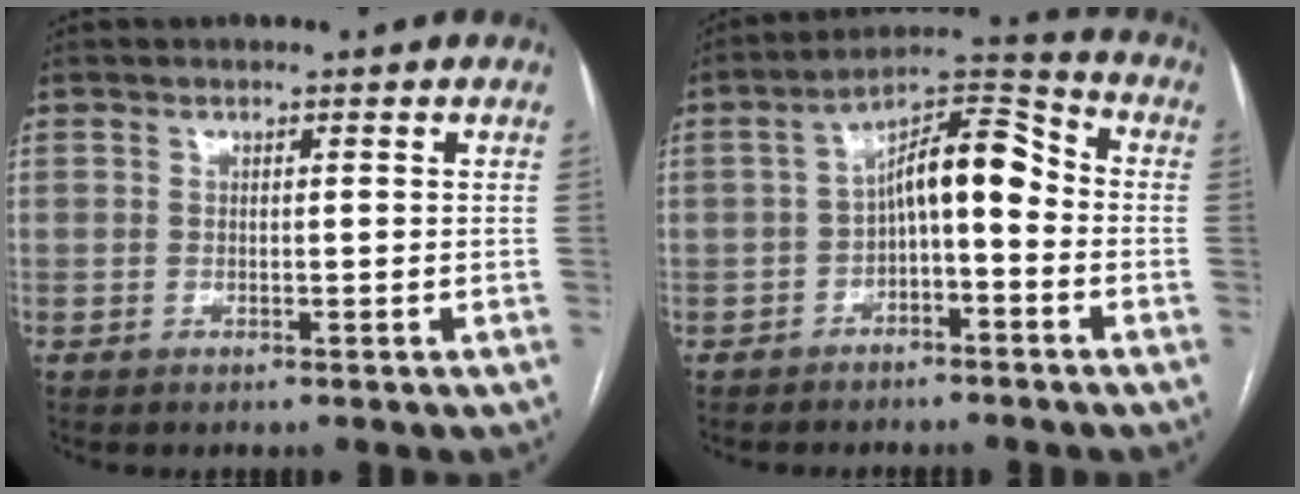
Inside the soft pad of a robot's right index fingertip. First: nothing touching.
{"total": 9.5, "force": [-1.3, 3.2, 8.9], "torque": [-0.147, 0.042, -0.023]}